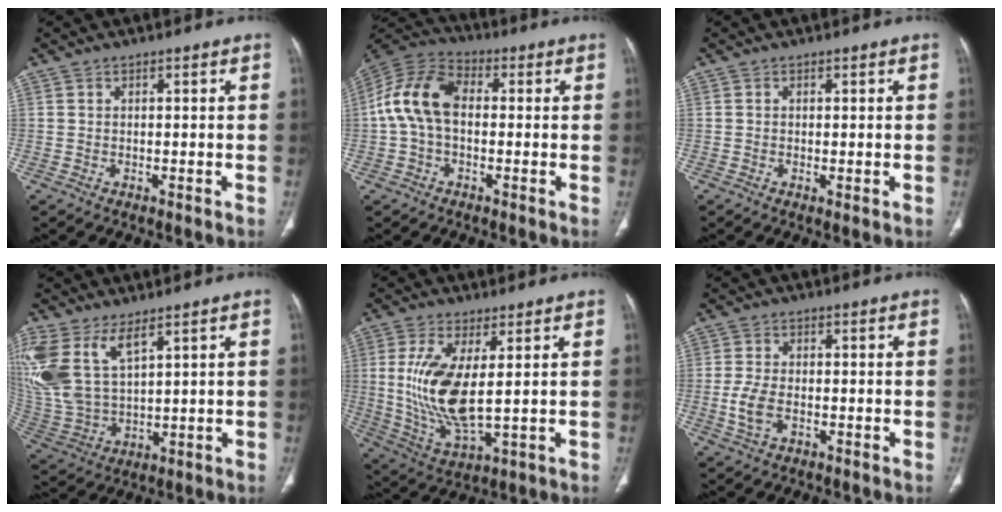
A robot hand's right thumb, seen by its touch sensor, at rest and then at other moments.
{"total": 12.1, "force": [0.2, 7.9, 9.2], "torque": [-0.180, 0.033, -0.008]}
{"total": 0.7, "force": [-0.1, 0.3, 0.7], "torque": [-0.015, -0.004, -0.003]}
{"total": 15.2, "force": [7.7, 7.2, 11.0], "torque": [-0.250, -0.026, 0.173]}
{"total": 13.4, "force": [1.7, 4.9, 12.4], "torque": [-0.266, -0.025, 0.044]}
{"total": 4.7, "force": [-1.3, 2.7, 3.6], "torque": [-0.083, 0.005, -0.024]}